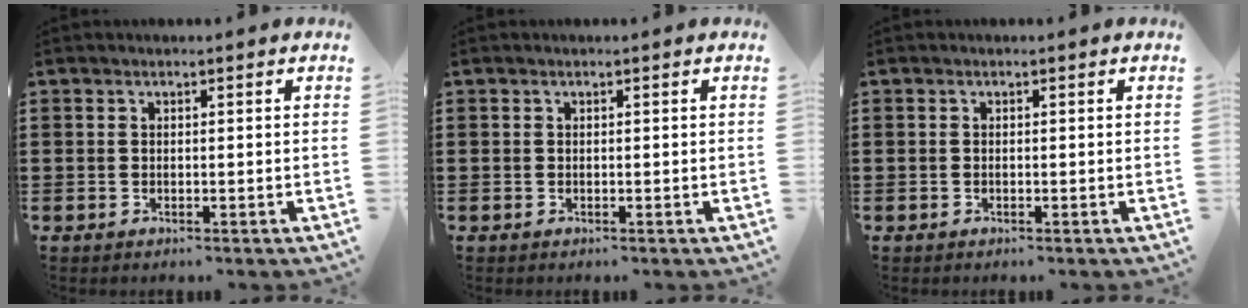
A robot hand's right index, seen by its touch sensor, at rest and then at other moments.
{"total": 0.0}
{"total": 0.0}